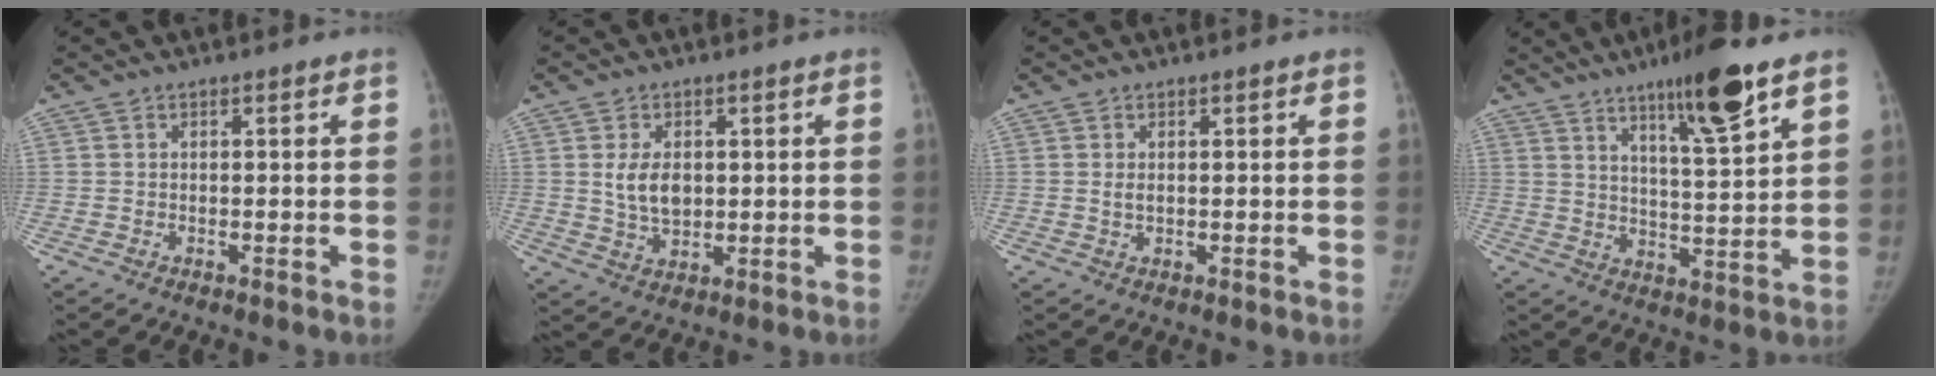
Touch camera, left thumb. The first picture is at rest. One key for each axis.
{"total": 6.3, "fx": 1.0, "fy": 4.1, "fz": 4.7, "tx": -0.071, "ty": -0.009, "tz": 0.027}
{"total": 1.3, "fx": 0.3, "fy": 0.7, "fz": 1.0, "tx": -0.018, "ty": -0.002, "tz": 0.010}
{"total": 12.6, "fx": 7.7, "fy": 1.7, "fz": 9.8, "tx": -0.147, "ty": -0.043, "tz": 0.125}